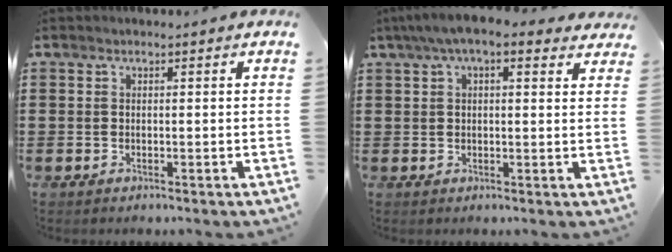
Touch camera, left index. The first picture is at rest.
{"total": 5.3, "force": [3.4, 1.4, 3.9], "torque": [-0.082, 0.003, 0.058]}